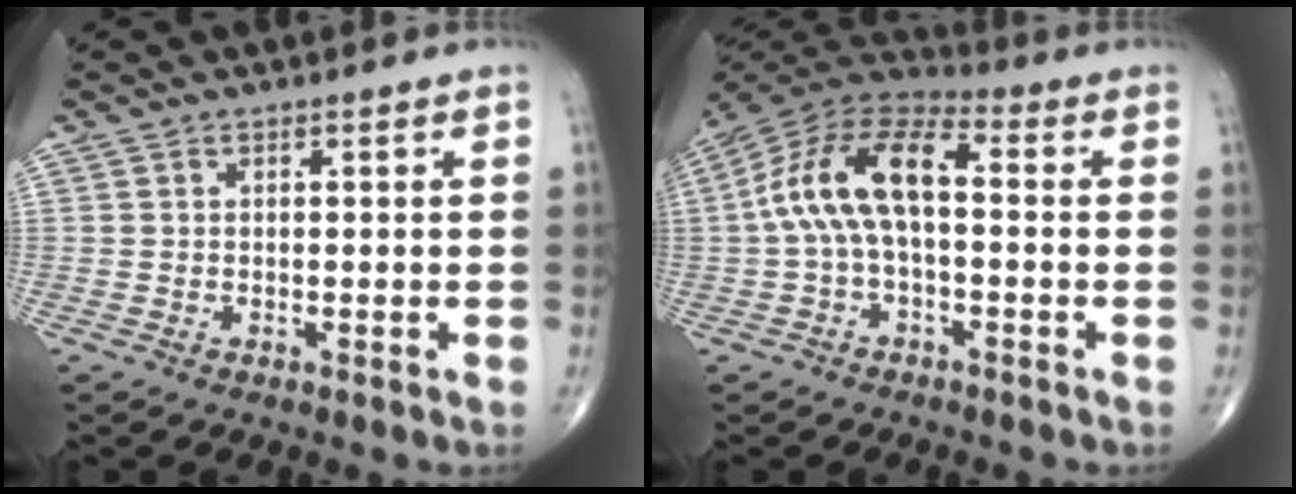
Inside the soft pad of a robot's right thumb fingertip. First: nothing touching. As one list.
[{"total": 13.9, "force": [0.2, 6.8, 12.2], "torque": [-0.234, 0.047, -0.009]}]